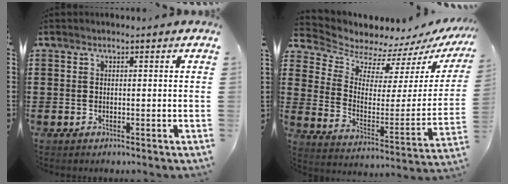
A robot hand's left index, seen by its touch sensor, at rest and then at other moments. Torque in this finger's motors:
{"motor_torque": [1.32, -0.81, -0.38, -0.17]}